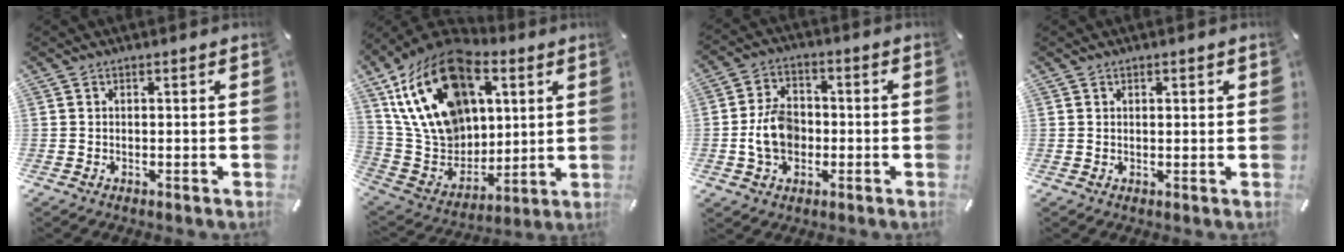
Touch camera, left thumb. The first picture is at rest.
{"total": 24.6, "force": [9.8, 17.6, 14.1], "torque": [-0.277, -0.041, 0.183]}
{"total": 8.8, "force": [-1.5, 6.8, 5.5], "torque": [-0.115, 0.012, -0.028]}
{"total": 0.8, "force": [0.4, 0.6, 0.4], "torque": [-0.008, 0.003, 0.007]}